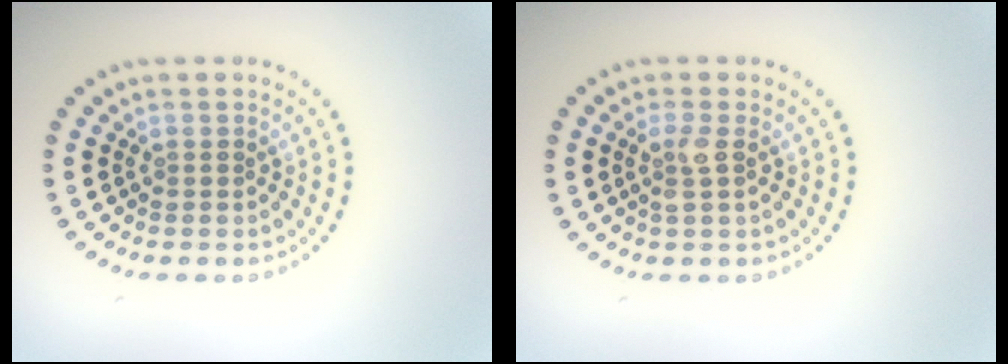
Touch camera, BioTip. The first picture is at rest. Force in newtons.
{"total": 1.6, "press": 1.3, "slide": 0.9}